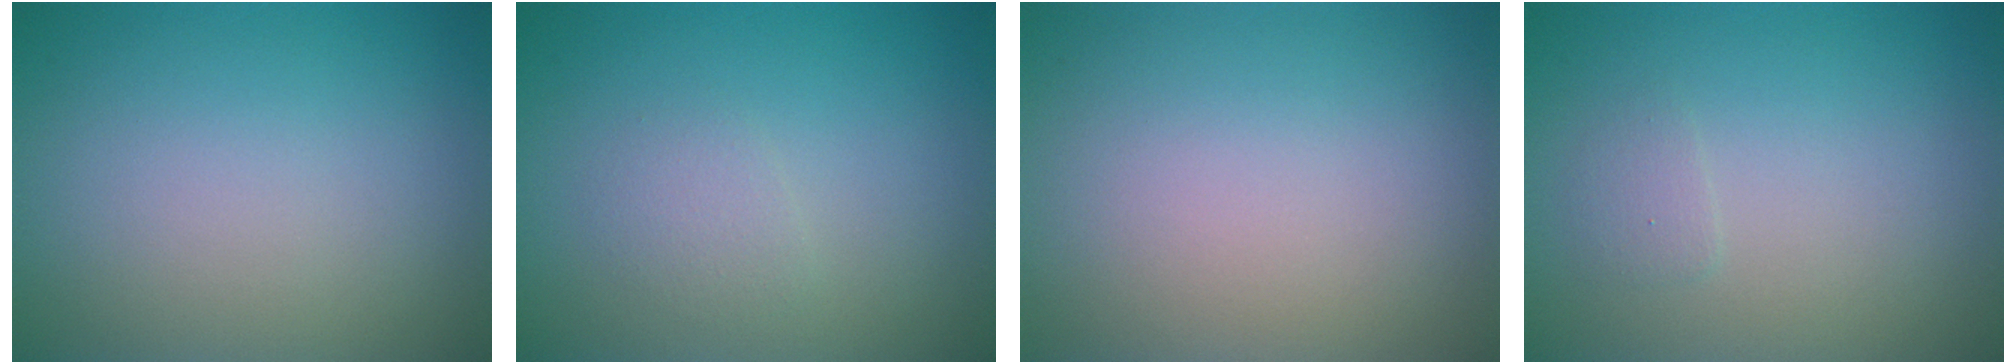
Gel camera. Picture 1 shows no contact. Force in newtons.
{"total": 1.3, "press": 1.3, "slide": 0.2}
{"total": 0.5, "press": 0.5, "slide": 0.0}
{"total": 0.8, "press": 0.8, "slide": 0.0}